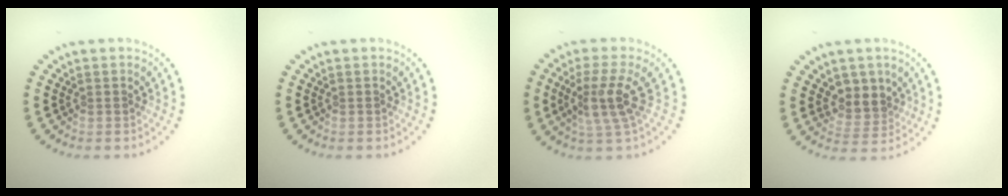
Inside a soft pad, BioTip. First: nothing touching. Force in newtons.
{"total": 0.0}
{"total": 3.6, "press": 2.9, "slide": 2.2}
{"total": 2.8, "press": 2.5, "slide": 1.3}